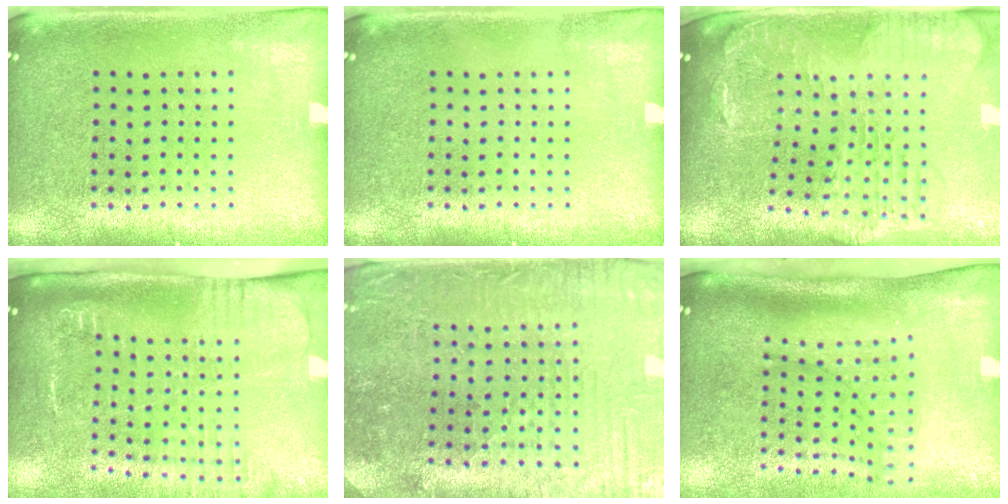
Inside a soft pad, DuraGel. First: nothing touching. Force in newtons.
{"total": 0.0}
{"total": 1.9, "press": 1.8, "slide": 0.7}
{"total": 2.8, "press": 2.1, "slide": 1.8}
{"total": 1.6, "press": 1.5, "slide": 0.5}
{"total": 2.0, "press": 1.5, "slide": 1.3}